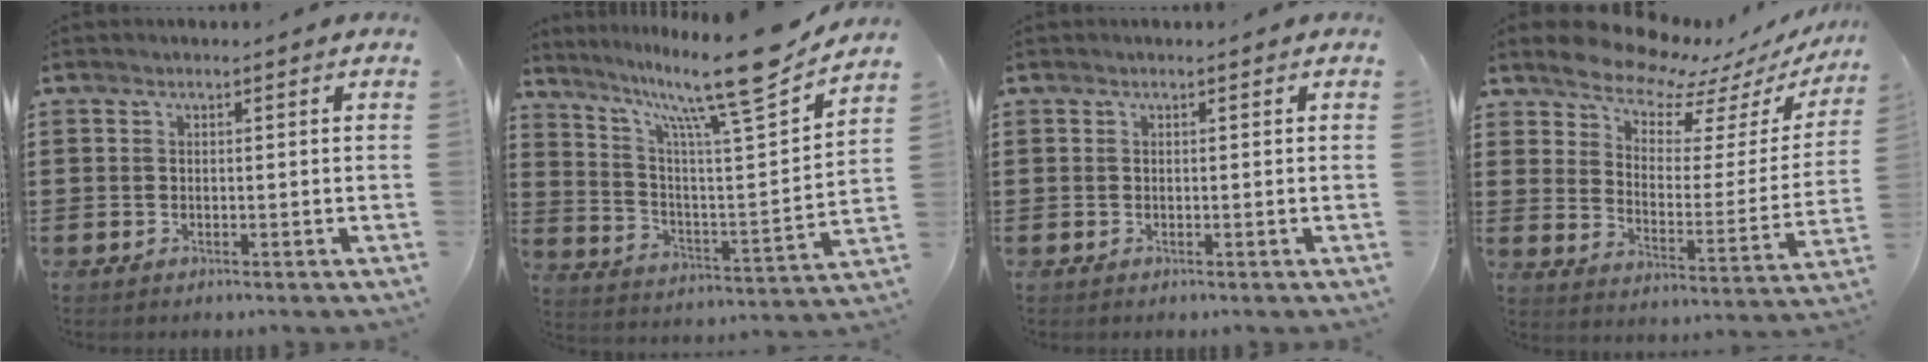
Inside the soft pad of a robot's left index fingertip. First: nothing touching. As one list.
[{"total": 15.6, "force": [12.4, 1.2, 9.5], "torque": [-0.180, -0.080, 0.193]}, {"total": 0.0}, {"total": 7.6, "force": [7.3, 1.6, 1.2], "torque": [-0.053, -0.067, 0.127]}]